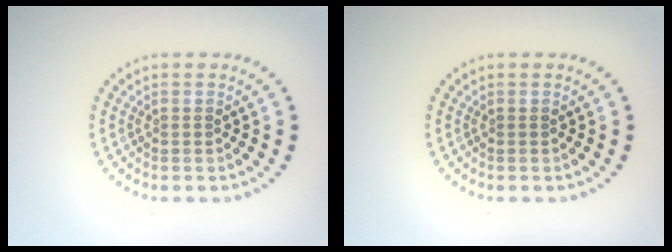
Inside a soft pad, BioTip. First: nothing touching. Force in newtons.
{"total": 0.0}